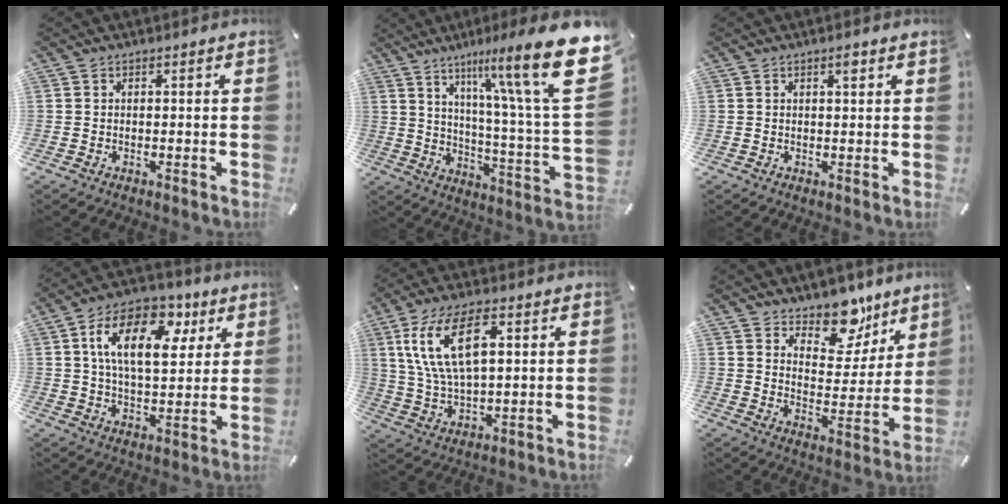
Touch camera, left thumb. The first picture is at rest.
{"total": 24.9, "force": [11.9, 4.6, 21.4], "torque": [-0.319, -0.085, 0.187]}
{"total": 1.5, "force": [1.0, 0.2, 1.1], "torque": [-0.024, 0.000, 0.016]}
{"total": 16.7, "force": [6.5, 9.6, 12.1], "torque": [-0.191, -0.009, 0.109]}
{"total": 13.4, "force": [5.2, 5.9, 10.8], "torque": [-0.251, 0.005, 0.088]}
{"total": 13.0, "force": [10.3, 7.1, 3.6], "torque": [-0.032, -0.098, 0.185]}